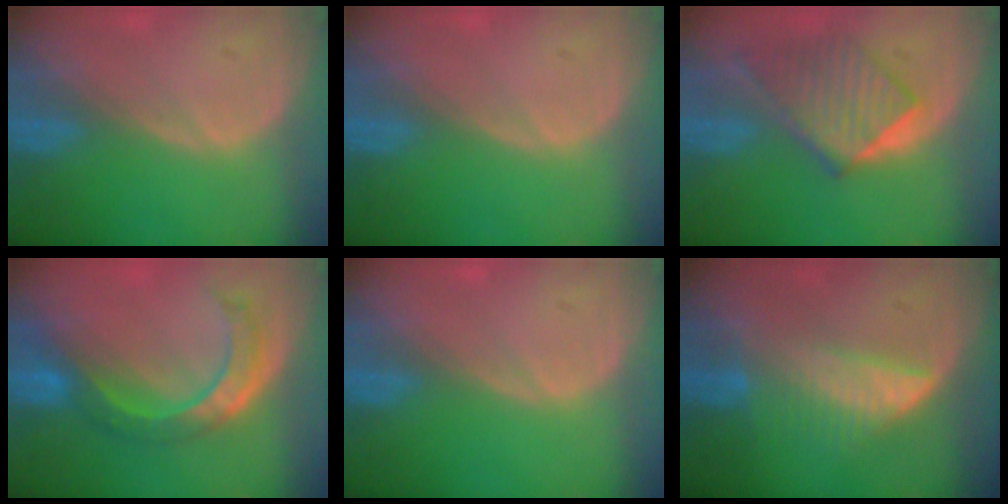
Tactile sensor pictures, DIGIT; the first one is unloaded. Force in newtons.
{"total": 0.0}
{"total": 7.2, "press": 7.2, "slide": 0.5}
{"total": 7.2, "press": 6.9, "slide": 2.2}
{"total": 0.0}
{"total": 6.5, "press": 5.8, "slide": 2.9}